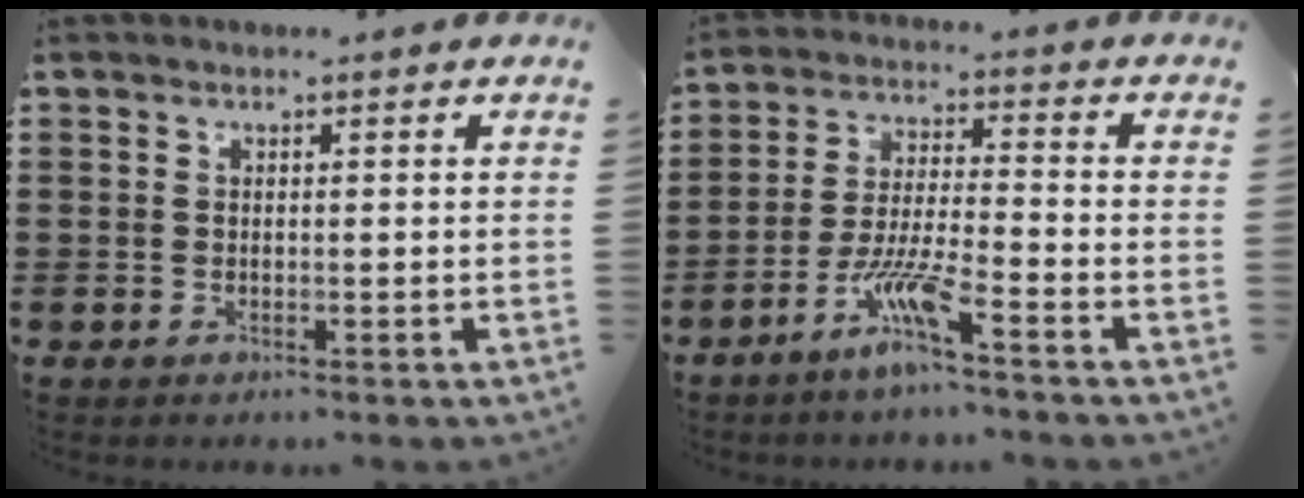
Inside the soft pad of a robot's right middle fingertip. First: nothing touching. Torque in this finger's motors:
{"motor_torque": [2.14, 0.00, 0.47, 0.19]}